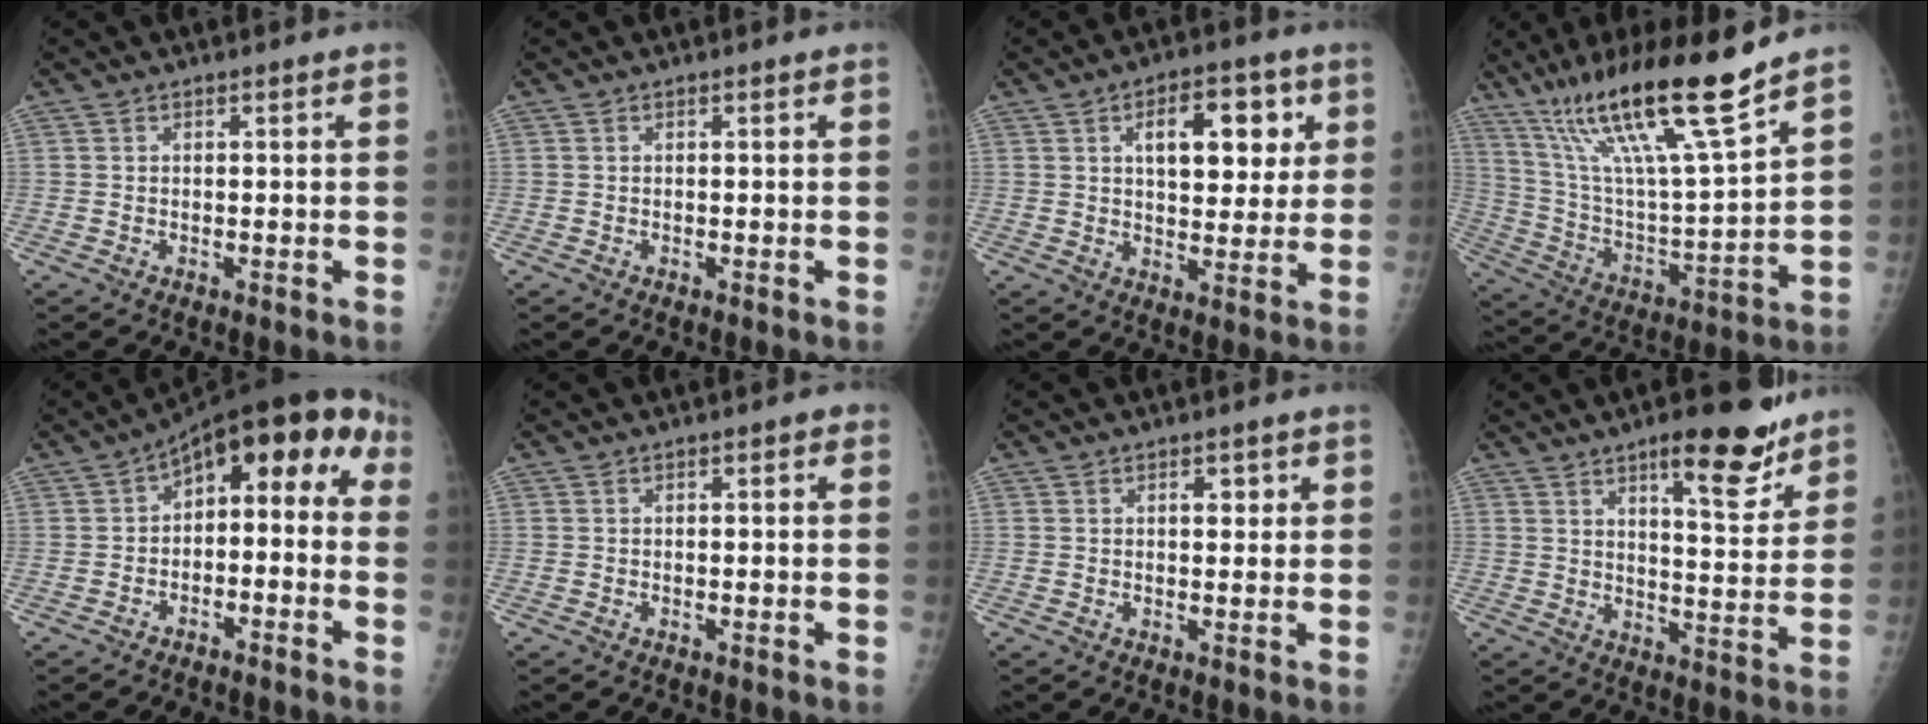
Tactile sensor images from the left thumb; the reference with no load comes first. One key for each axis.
{"total": 0.0}
{"total": 11.8, "fx": 4.2, "fy": 6.2, "fz": 9.1, "tx": -0.086, "ty": -0.005, "tz": 0.061}
{"total": 21.1, "fx": 14.6, "fy": 1.8, "fz": 15.1, "tx": -0.251, "ty": -0.066, "tz": 0.267}
{"total": 11.3, "fx": -1.0, "fy": 6.6, "fz": 9.1, "tx": -0.080, "ty": 0.060, "tz": -0.024}
{"total": 1.4, "fx": 0.3, "fy": 0.7, "fz": 1.2, "tx": -0.011, "ty": 0.011, "tz": -0.001}
{"total": 2.1, "fx": 1.0, "fy": 1.1, "fz": 1.5, "tx": -0.007, "ty": -0.001, "tz": 0.012}
{"total": 13.0, "fx": 8.7, "fy": 3.8, "fz": 8.9, "tx": -0.094, "ty": -0.056, "tz": 0.125}